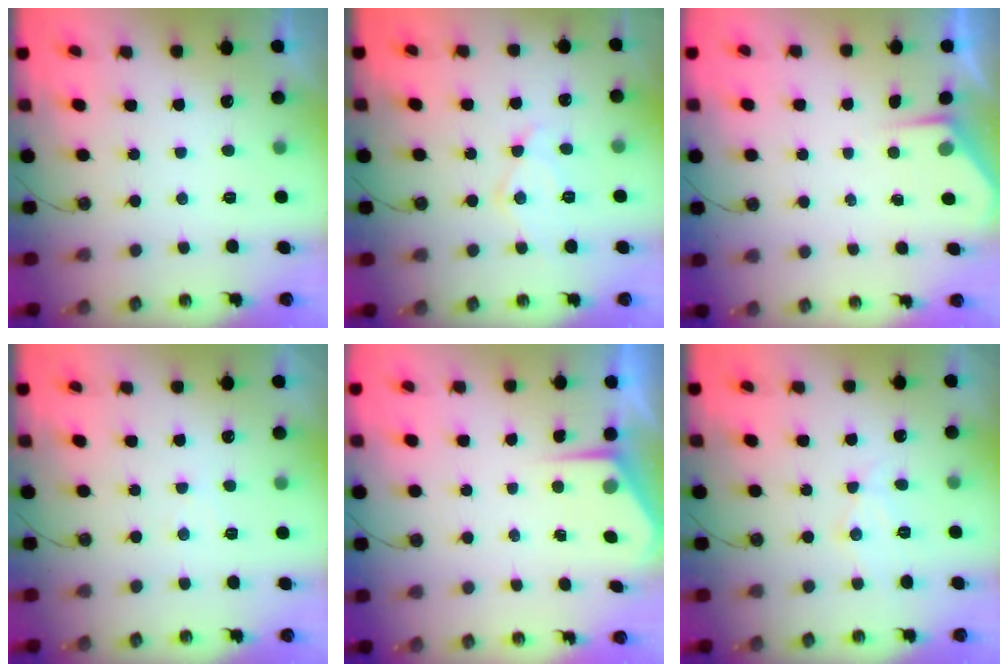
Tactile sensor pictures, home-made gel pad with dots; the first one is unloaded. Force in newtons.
{"total": 10.9, "press": 10.9, "slide": 0.7}
{"total": 2.5, "press": 2.5, "slide": 0.4}
{"total": 4.0, "press": 3.9, "slide": 0.6}
{"total": 3.4, "press": 3.4, "slide": 0.5}
{"total": 8.3, "press": 8.3, "slide": 0.2}